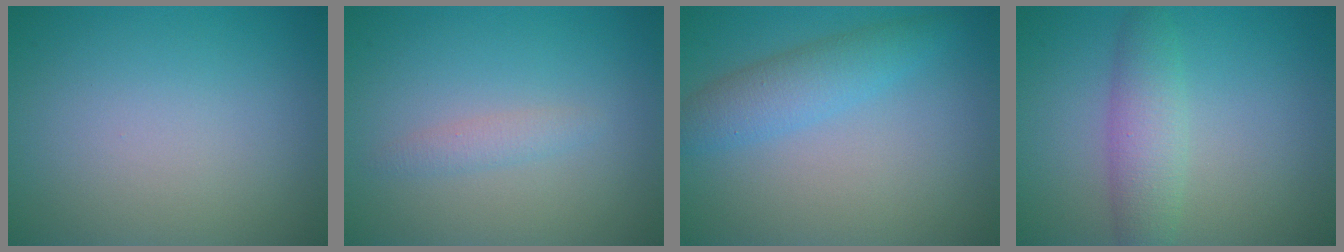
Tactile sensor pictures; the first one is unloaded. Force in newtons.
{"total": 1.2, "press": 1.2, "slide": 0.0}
{"total": 3.2, "press": 3.2, "slide": 0.1}
{"total": 3.4, "press": 3.4, "slide": 0.1}